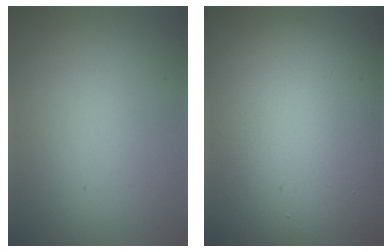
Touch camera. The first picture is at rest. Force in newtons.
{"total": 25.4, "press": 25.3, "slide": 1.9}